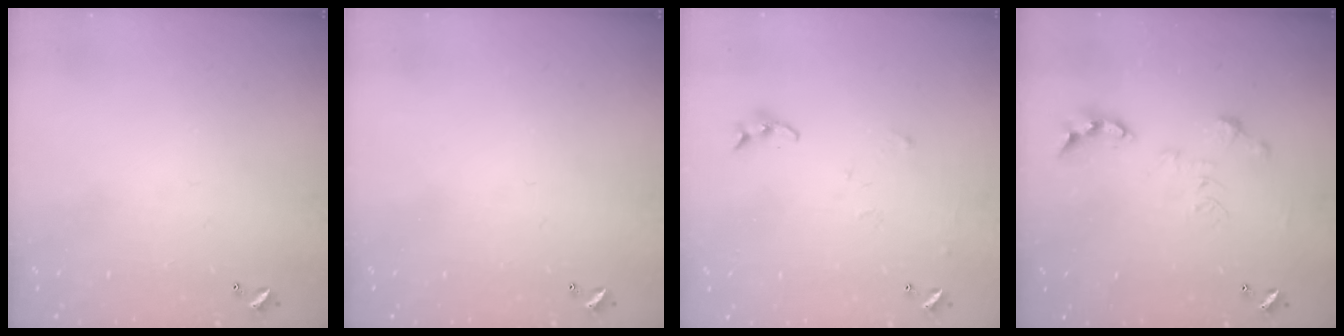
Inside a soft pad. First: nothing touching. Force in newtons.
{"total": 0.0}
{"total": 7.5, "press": 7.5, "slide": 0.6}
{"total": 0.0}